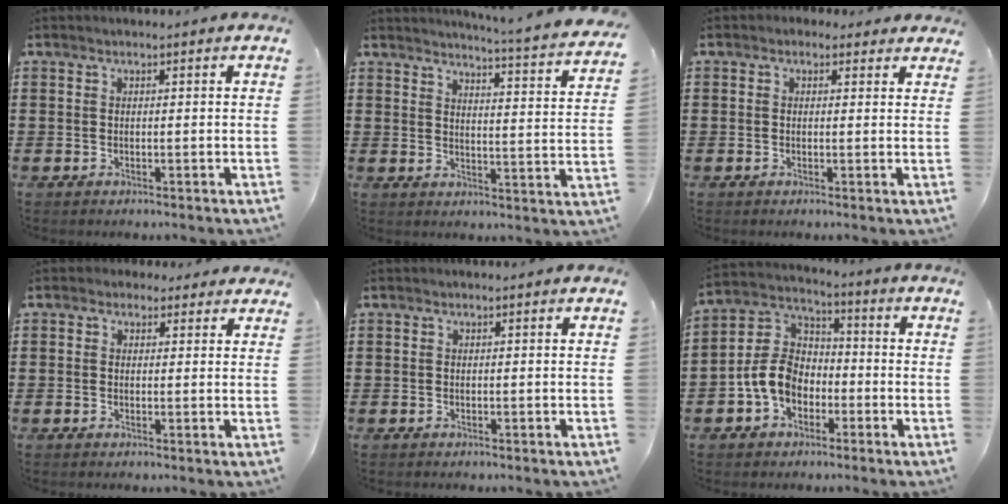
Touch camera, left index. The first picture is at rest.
{"total": 4.2, "force": [4.0, -0.9, 1.2], "torque": [-0.027, -0.043, 0.058]}
{"total": 1.4, "force": [0.7, 1.2, 0.4], "torque": [-0.013, 0.007, 0.012]}
{"total": 1.8, "force": [1.0, 1.5, 0.1], "torque": [-0.010, 0.009, 0.018]}
{"total": 0.0}
{"total": 7.8, "force": [-2.9, 5.9, 4.2], "torque": [-0.125, 0.004, -0.065]}